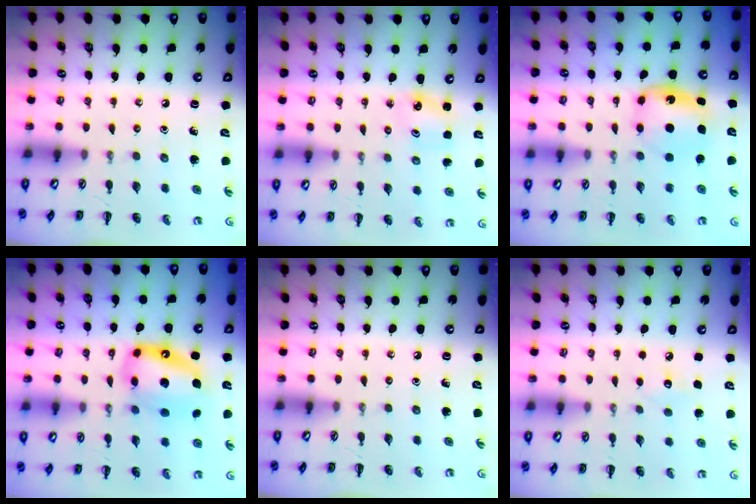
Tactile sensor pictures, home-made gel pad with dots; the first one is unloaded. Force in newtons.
{"total": 2.9, "press": 2.9, "slide": 0.6}
{"total": 6.4, "press": 6.3, "slide": 0.9}
{"total": 14.5, "press": 14.0, "slide": 3.9}
{"total": 0.0}
{"total": 5.0, "press": 4.9, "slide": 1.1}